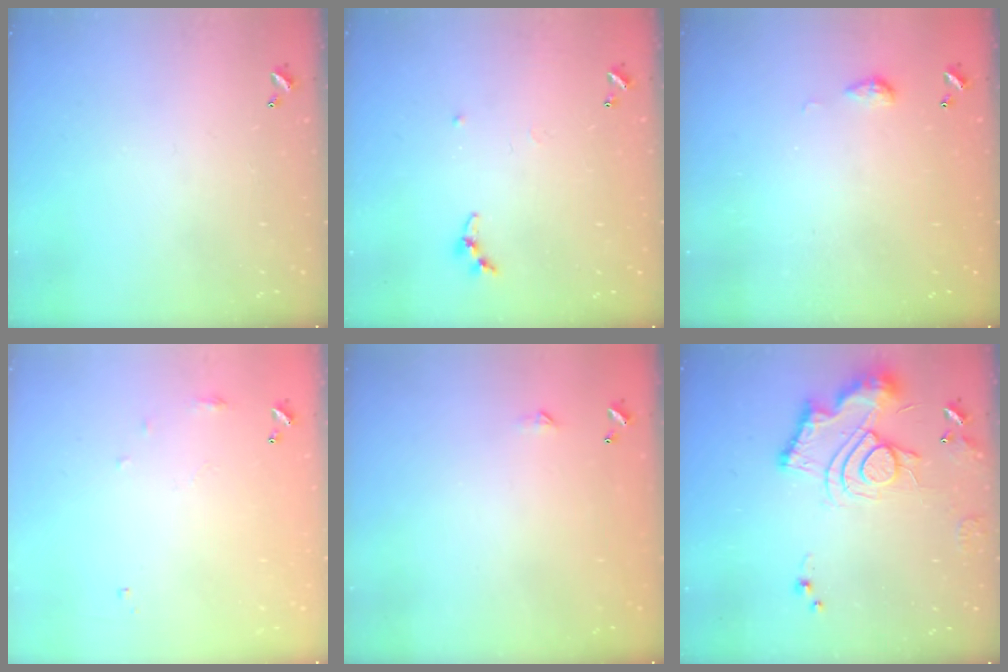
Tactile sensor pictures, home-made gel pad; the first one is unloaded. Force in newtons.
{"total": 5.3, "press": 5.2, "slide": 0.7}
{"total": 3.3, "press": 3.2, "slide": 0.5}
{"total": 6.7, "press": 6.6, "slide": 0.9}
{"total": 2.3, "press": 2.3, "slide": 0.4}
{"total": 13.8, "press": 13.8, "slide": 1.3}